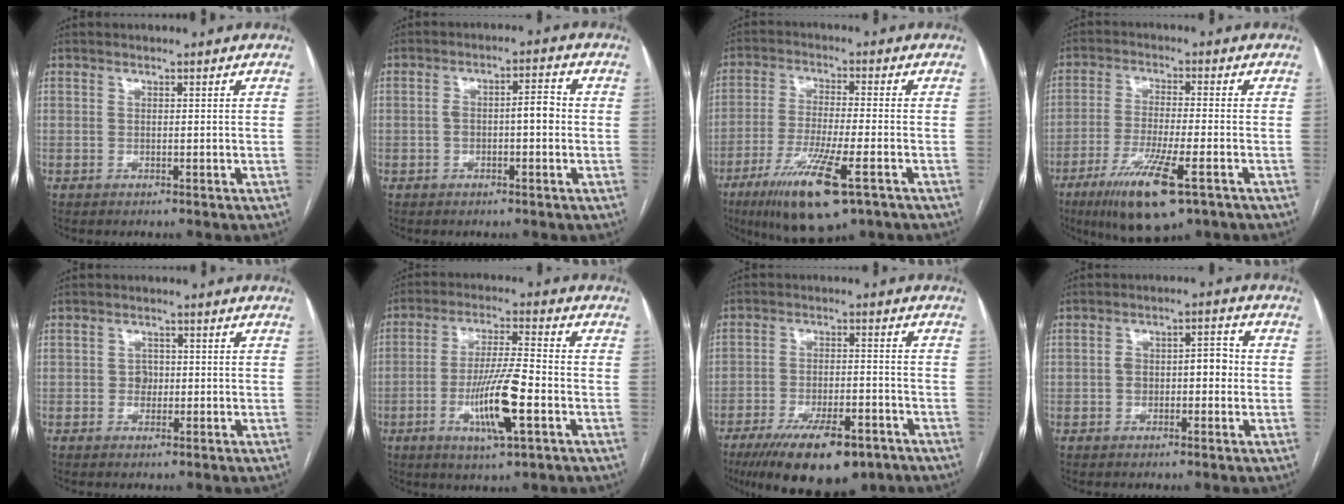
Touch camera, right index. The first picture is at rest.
{"total": 4.8, "force": [-0.4, 1.7, 4.5], "torque": [-0.080, 0.026, -0.005]}
{"total": 13.4, "force": [-7.2, 2.1, 11.1], "torque": [-0.208, -0.034, -0.121]}
{"total": 12.0, "force": [-6.6, 1.9, 9.9], "torque": [-0.184, -0.030, -0.109]}
{"total": 2.0, "force": [-0.1, 1.7, 1.0], "torque": [-0.012, 0.005, -0.002]}
{"total": 11.3, "force": [-3.6, 1.1, 10.6], "torque": [-0.199, -0.009, -0.065]}
{"total": 14.2, "force": [-9.4, 4.9, 9.4], "torque": [-0.148, -0.011, -0.147]}
{"total": 5.7, "force": [-0.3, 3.0, 4.9], "torque": [-0.079, 0.030, -0.004]}